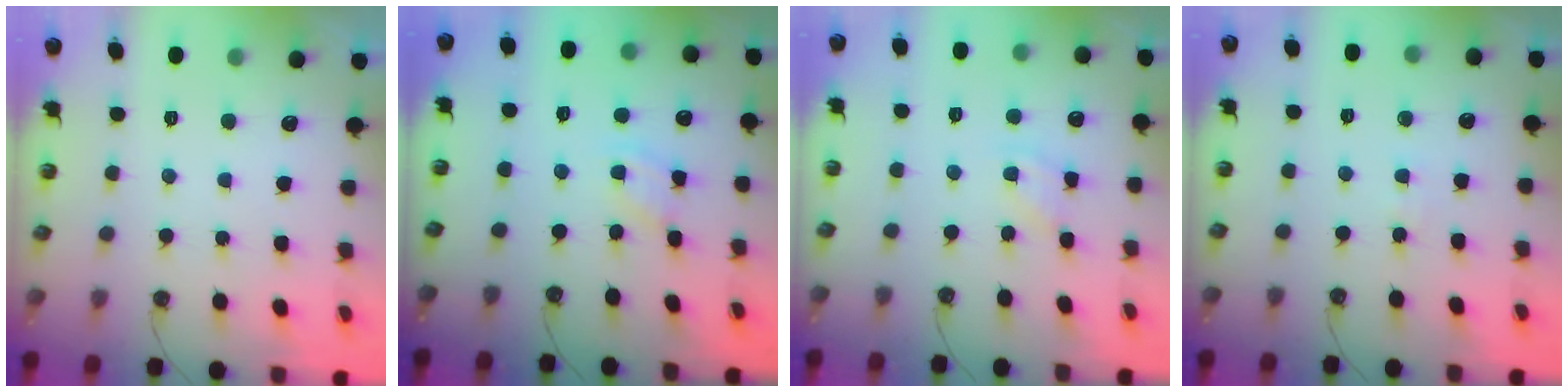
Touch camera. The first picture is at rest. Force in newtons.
{"total": 1.9, "press": 1.8, "slide": 0.3}
{"total": 3.1, "press": 3.0, "slide": 0.5}
{"total": 2.8, "press": 2.8, "slide": 0.3}